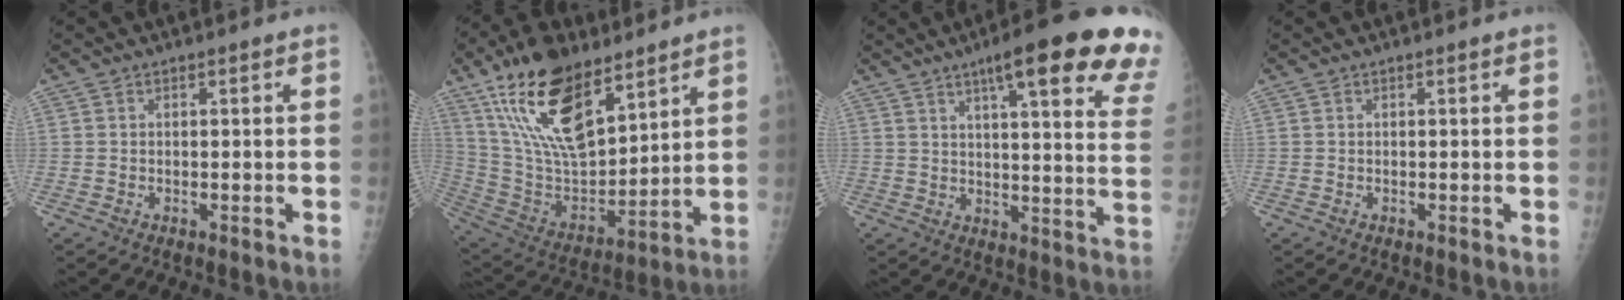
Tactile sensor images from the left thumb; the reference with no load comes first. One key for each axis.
{"total": 21.8, "fx": 13.2, "fy": 9.7, "fz": 14.4, "tx": -0.238, "ty": -0.057, "tz": 0.254}
{"total": 22.7, "fx": 14.5, "fy": 3.6, "fz": 17.1, "tx": -0.208, "ty": -0.045, "tz": 0.171}
{"total": 0.0}